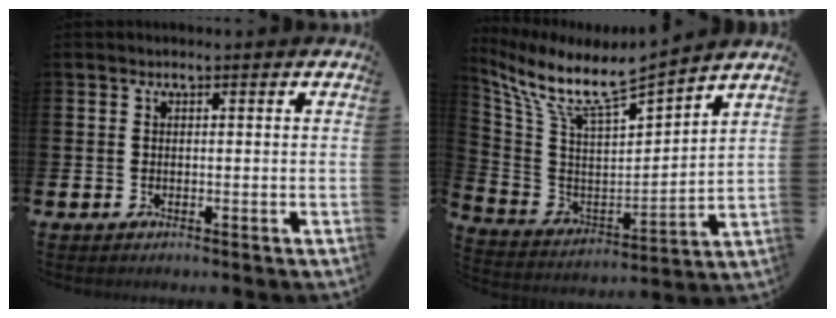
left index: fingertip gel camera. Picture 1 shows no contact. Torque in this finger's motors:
{"motor_torque": [0.06, -1.70, 0.40, 0.18]}